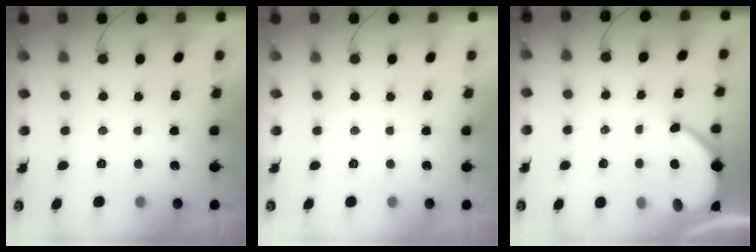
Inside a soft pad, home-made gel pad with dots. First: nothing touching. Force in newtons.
{"total": 0.0}
{"total": 6.8, "press": 6.8, "slide": 0.9}